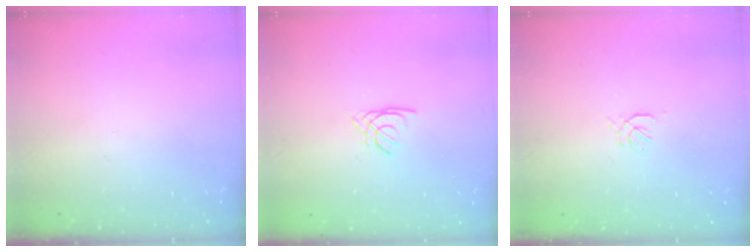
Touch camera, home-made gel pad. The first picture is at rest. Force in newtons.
{"total": 1.6, "press": 1.6, "slide": 0.2}
{"total": 0.7, "press": 0.5, "slide": 0.5}